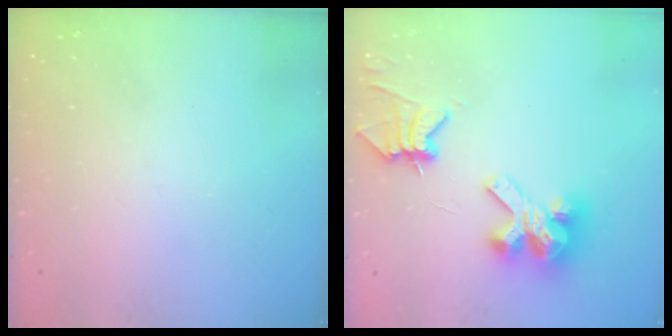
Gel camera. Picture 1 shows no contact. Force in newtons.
{"total": 10.4, "press": 10.3, "slide": 1.0}